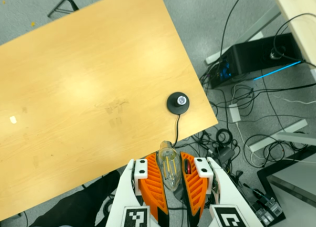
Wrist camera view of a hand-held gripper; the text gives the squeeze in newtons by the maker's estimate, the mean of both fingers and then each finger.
{"total": 19.1, "left": 23.7, "right": 14.6}